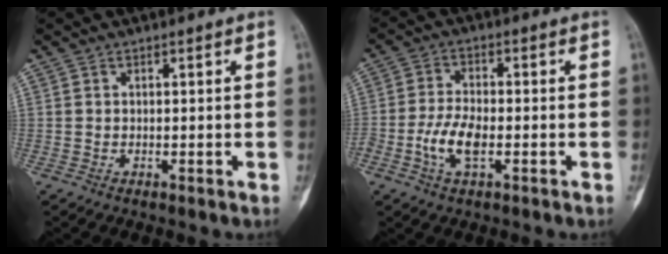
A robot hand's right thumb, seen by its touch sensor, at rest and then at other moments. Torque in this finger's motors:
{"motor_torque": [-0.17, -0.27, 0.23, 0.24, 0.08]}